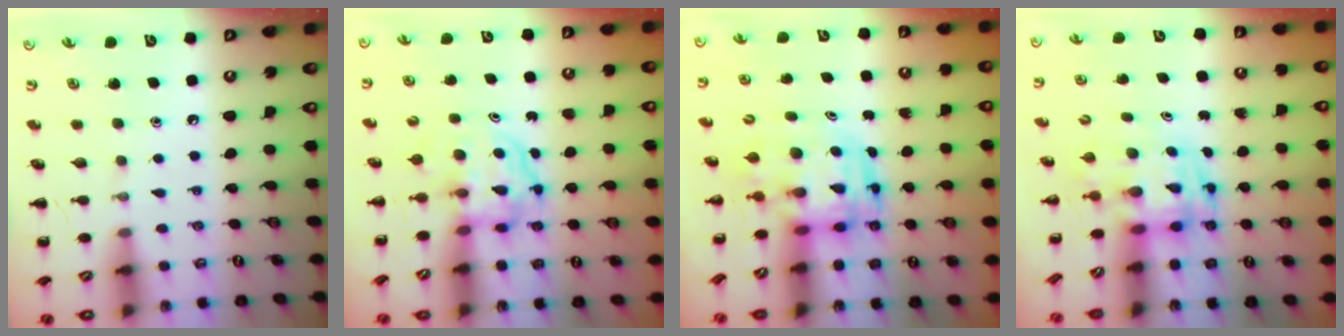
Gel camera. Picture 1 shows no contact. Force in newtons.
{"total": 3.8, "press": 3.8, "slide": 0.2}
{"total": 3.5, "press": 3.4, "slide": 0.7}
{"total": 3.5, "press": 3.4, "slide": 0.7}